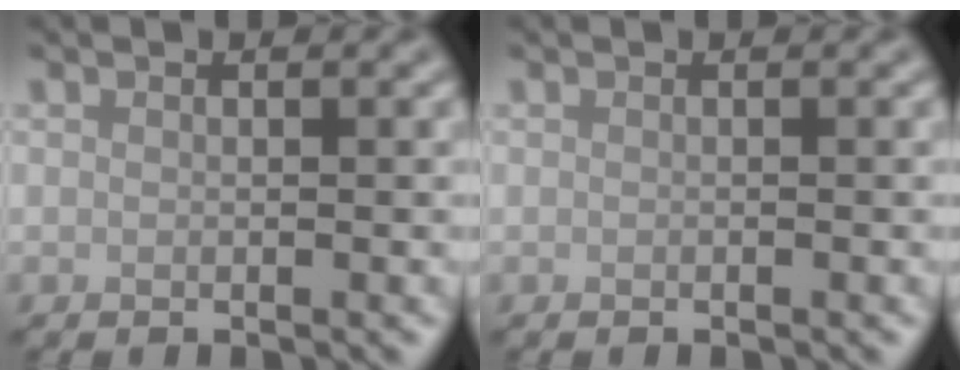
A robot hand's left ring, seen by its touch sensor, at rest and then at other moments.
{"total": 0.0}